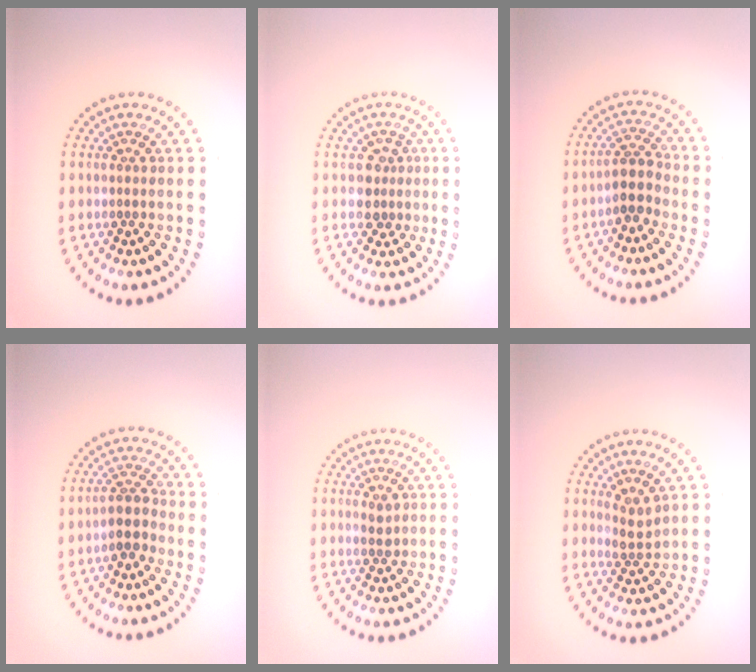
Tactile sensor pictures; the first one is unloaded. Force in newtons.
{"total": 2.2, "press": 1.9, "slide": 1.2}
{"total": 2.5, "press": 2.0, "slide": 1.4}
{"total": 2.3, "press": 1.9, "slide": 1.3}
{"total": 1.1, "press": 1.1, "slide": 0.3}
{"total": 1.7, "press": 1.4, "slide": 0.9}